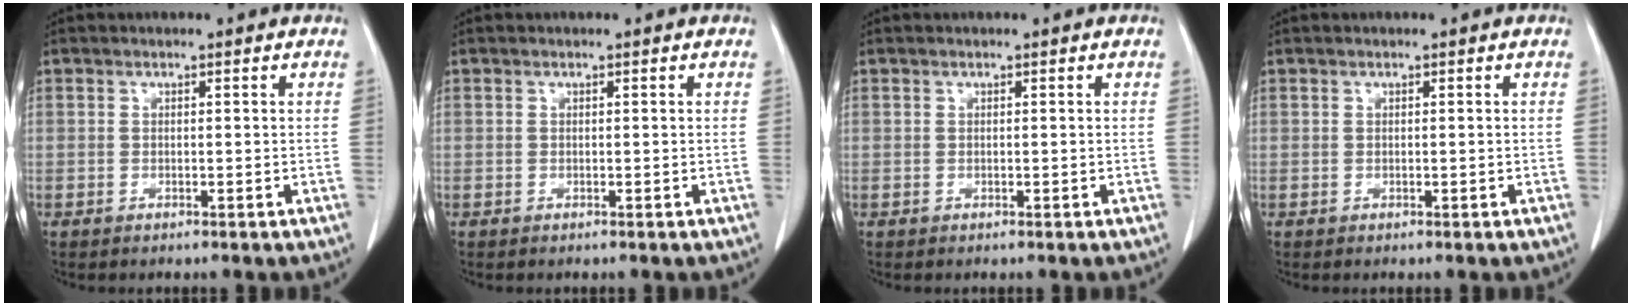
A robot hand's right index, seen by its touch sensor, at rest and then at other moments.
{"total": 0.0}
{"total": 0.0}
{"total": 0.0}